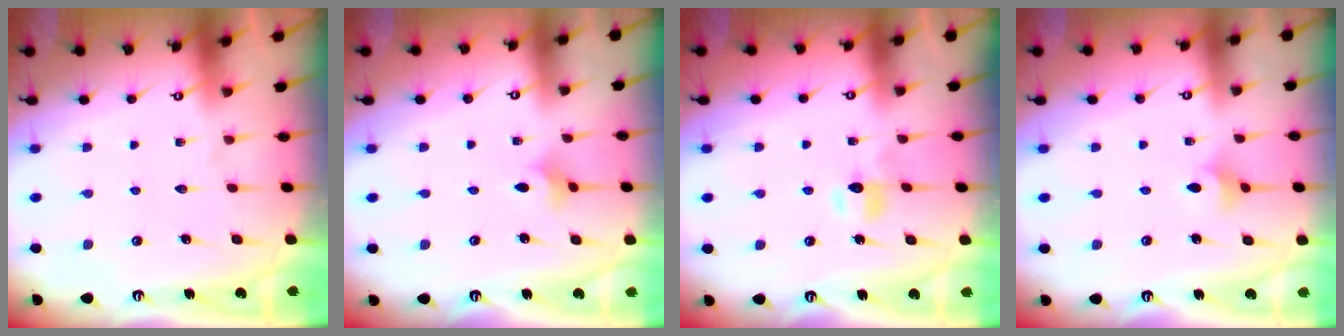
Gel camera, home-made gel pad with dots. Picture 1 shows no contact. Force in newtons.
{"total": 2.2, "press": 2.1, "slide": 0.6}
{"total": 4.8, "press": 4.8, "slide": 0.6}
{"total": 3.3, "press": 3.2, "slide": 0.8}